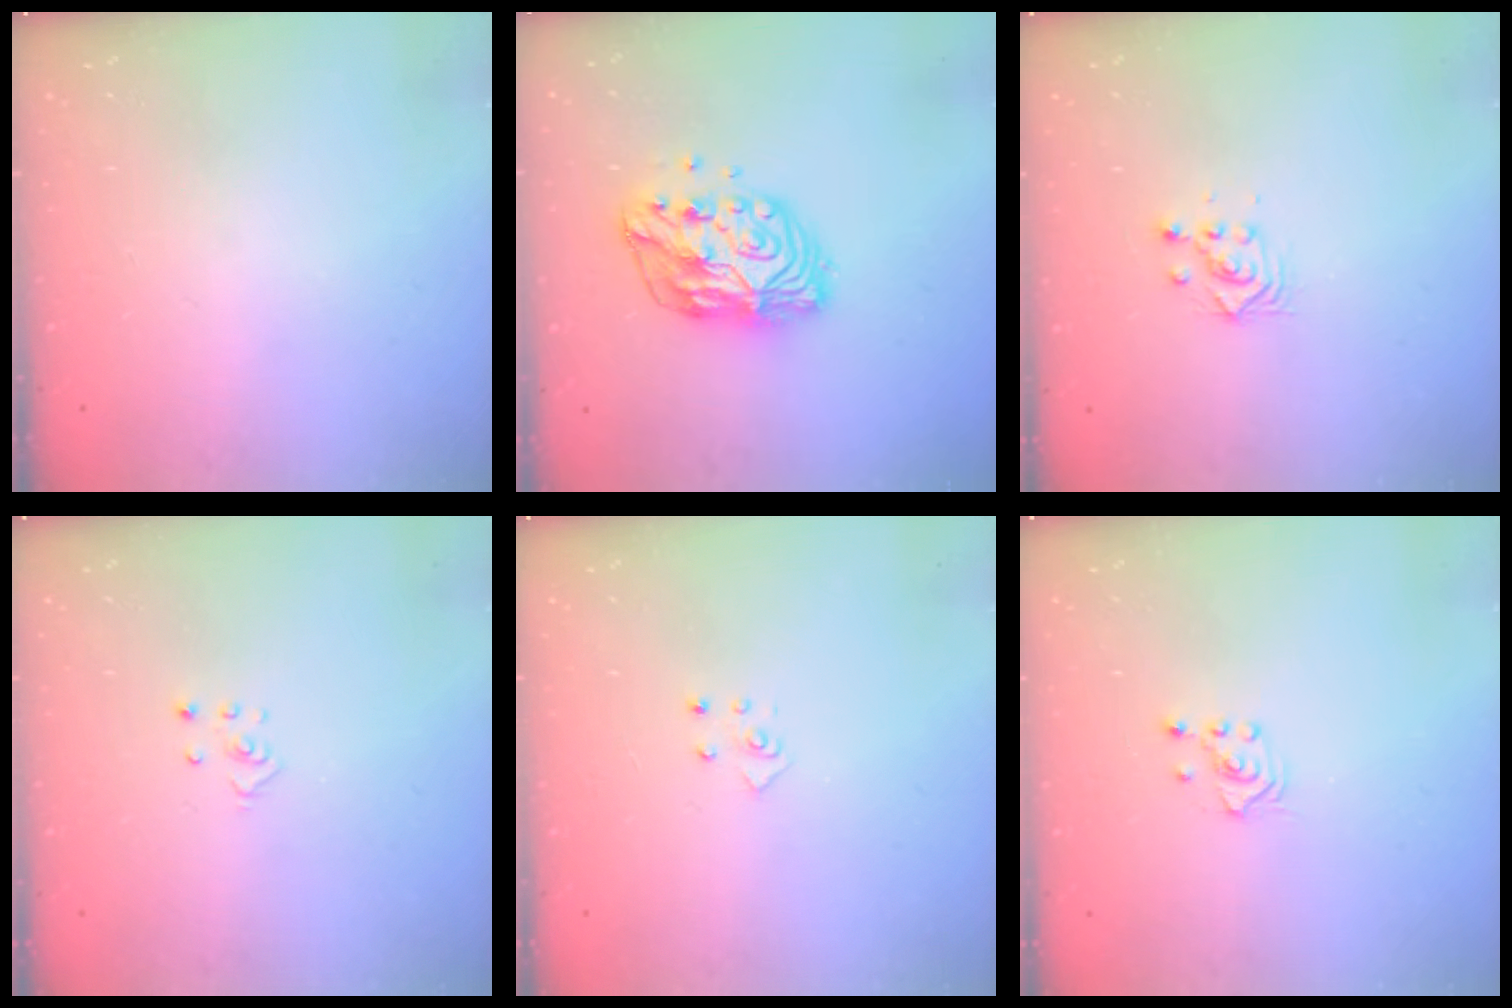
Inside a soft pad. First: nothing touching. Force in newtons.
{"total": 13.2, "press": 13.2, "slide": 0.9}
{"total": 3.0, "press": 3.0, "slide": 0.1}
{"total": 2.3, "press": 2.3, "slide": 0.2}
{"total": 4.2, "press": 4.2, "slide": 0.3}
{"total": 2.1, "press": 2.1, "slide": 0.1}